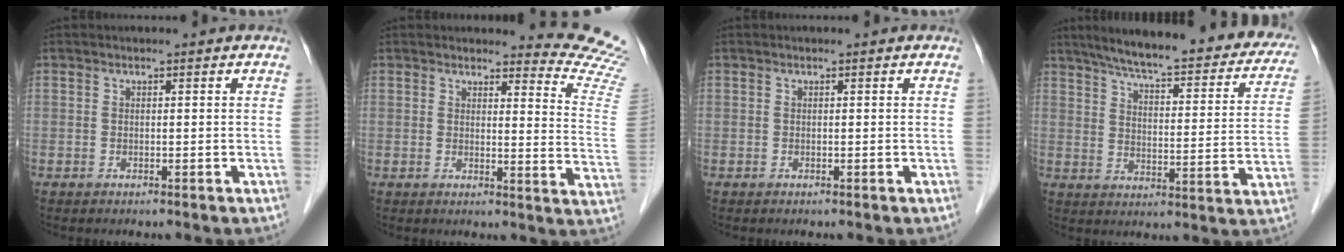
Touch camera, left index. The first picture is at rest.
{"total": 10.7, "force": [10.7, -0.9, -0.1], "torque": [0.010, -0.138, 0.089]}
{"total": 0.0}
{"total": 27.0, "force": [22.3, 5.2, 14.4], "torque": [-0.201, -0.014, 0.272]}